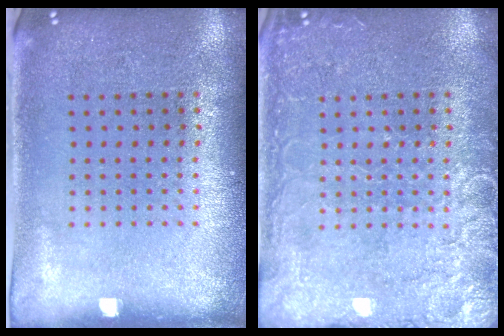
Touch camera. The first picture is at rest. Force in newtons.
{"total": 4.2, "press": 4.2, "slide": 0.5}